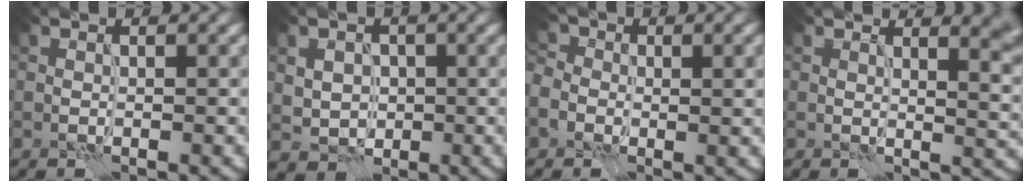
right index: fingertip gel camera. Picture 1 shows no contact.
{"total": 2.5, "force": [0.0, 2.2, 1.0], "torque": [-0.019, -0.005, 0.008]}
{"total": 4.9, "force": [-0.4, 3.4, 3.5], "torque": [-0.056, -0.002, -0.012]}
{"total": 6.8, "force": [3.6, 2.6, 5.1], "torque": [-0.026, 0.014, 0.045]}